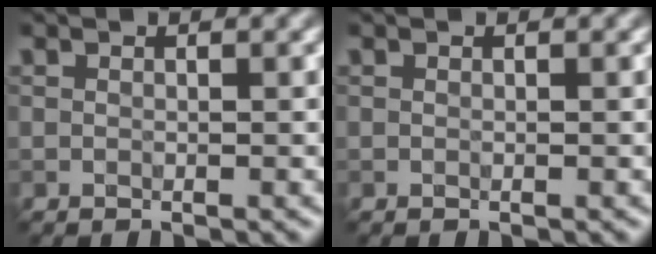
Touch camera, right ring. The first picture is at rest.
{"total": 0.0}